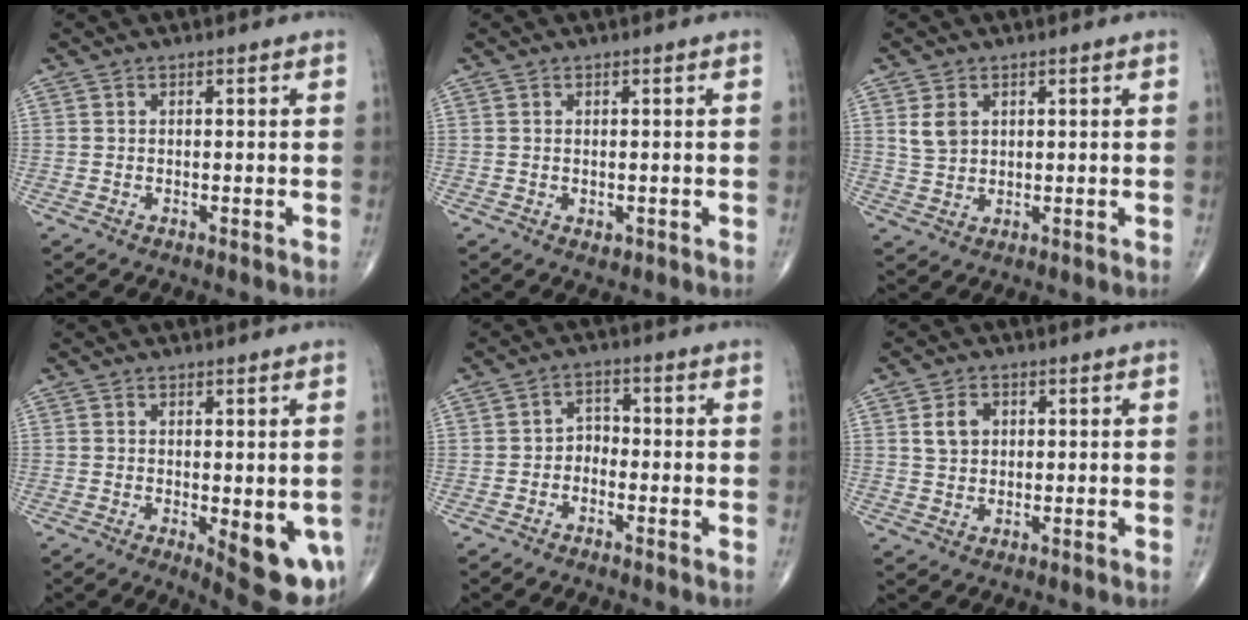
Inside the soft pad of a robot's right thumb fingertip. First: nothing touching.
{"total": 1.2, "force": [-0.3, 0.8, 0.8], "torque": [-0.008, -0.003, -0.002]}
{"total": 4.0, "force": [1.5, 2.9, 2.3], "torque": [-0.037, -0.006, 0.036]}
{"total": 10.0, "force": [-2.5, 3.7, 8.9], "torque": [-0.095, -0.020, -0.022]}
{"total": 3.0, "force": [-1.4, 2.2, 1.5], "torque": [-0.007, 0.021, -0.034]}
{"total": 4.3, "force": [1.2, 3.3, 2.5], "torque": [-0.027, -0.001, 0.023]}